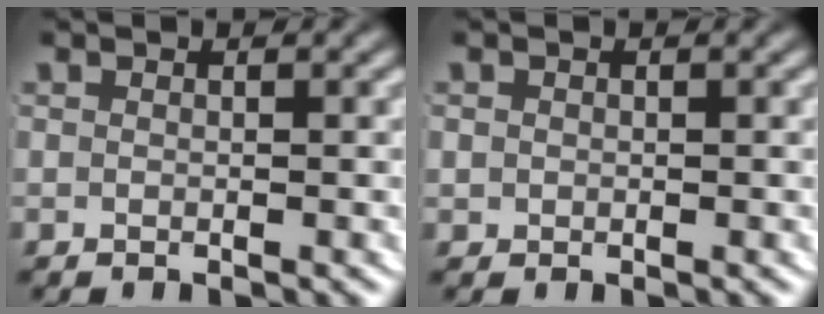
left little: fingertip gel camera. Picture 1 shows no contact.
{"total": 1.0, "force": [0.1, 1.0, 0.3], "torque": [-0.014, -0.006, 0.006]}